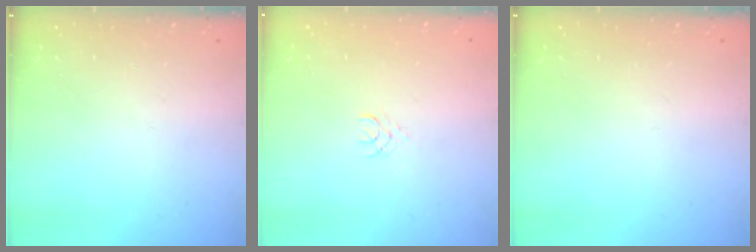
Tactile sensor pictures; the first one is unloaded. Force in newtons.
{"total": 1.5, "press": 1.5, "slide": 0.2}
{"total": 0.0}